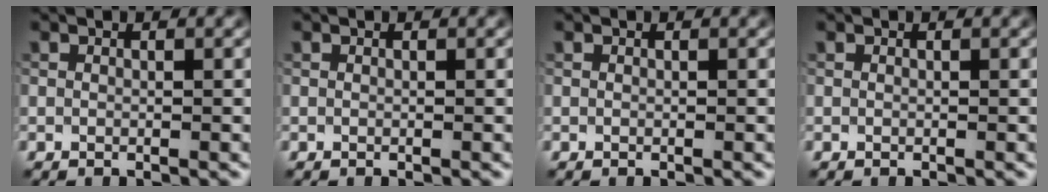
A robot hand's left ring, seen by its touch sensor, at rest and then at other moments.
{"total": 0.0}
{"total": 0.0}
{"total": 0.0}